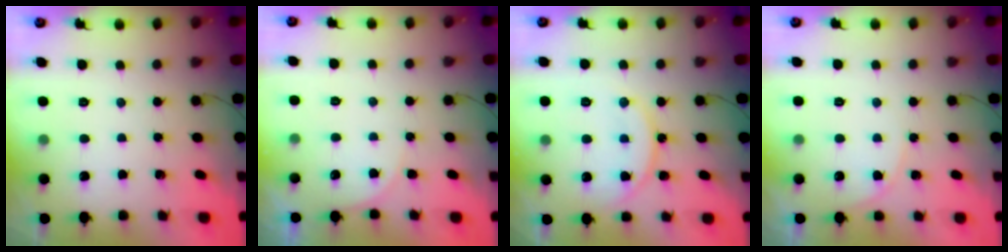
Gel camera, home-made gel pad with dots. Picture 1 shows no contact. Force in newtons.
{"total": 4.4, "press": 4.4, "slide": 0.2}
{"total": 13.5, "press": 13.4, "slide": 1.1}
{"total": 4.0, "press": 3.9, "slide": 0.3}